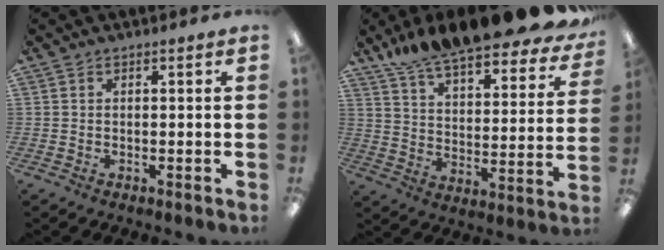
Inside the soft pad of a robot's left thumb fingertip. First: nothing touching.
{"total": 15.0, "force": [13.4, 2.6, 6.0], "torque": [-0.114, -0.106, 0.229]}